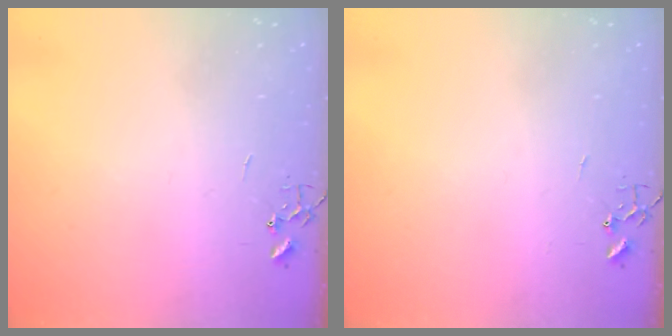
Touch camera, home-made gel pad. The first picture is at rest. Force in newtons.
{"total": 0.0}